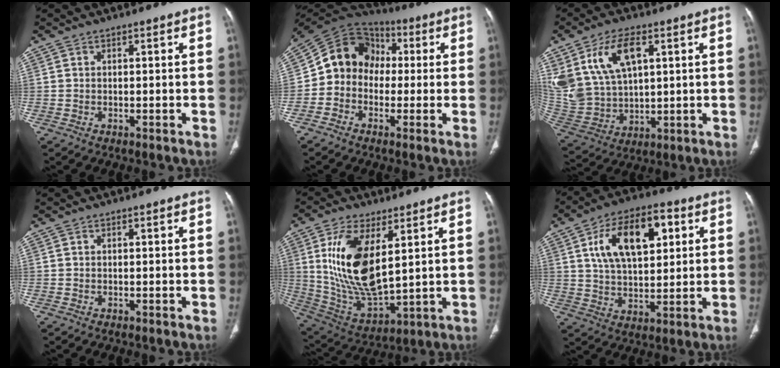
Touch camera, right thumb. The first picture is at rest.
{"total": 12.2, "force": [-0.2, 10.5, 6.1], "torque": [-0.075, 0.040, -0.020]}
{"total": 17.1, "force": [7.1, 9.9, 12.0], "torque": [-0.244, -0.019, 0.154]}
{"total": 0.0}
{"total": 16.9, "force": [4.9, 7.6, 14.3], "torque": [-0.274, -0.028, 0.111]}
{"total": 16.2, "force": [5.4, 8.4, 12.8], "torque": [-0.192, 0.002, 0.093]}